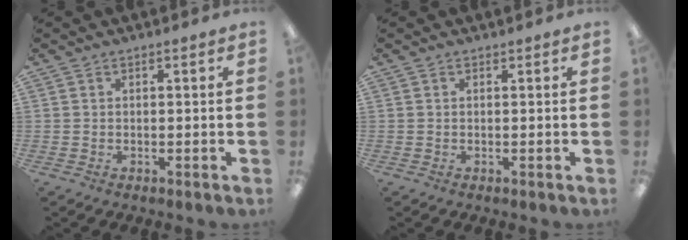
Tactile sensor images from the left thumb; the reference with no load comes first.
{"total": 0.0}